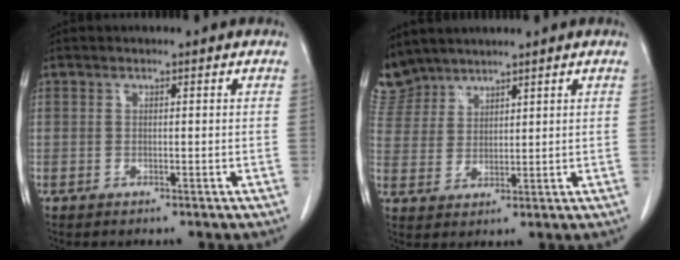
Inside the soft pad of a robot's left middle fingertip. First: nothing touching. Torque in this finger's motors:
{"motor_torque": [1.08, -1.06, 0.07, -0.10]}